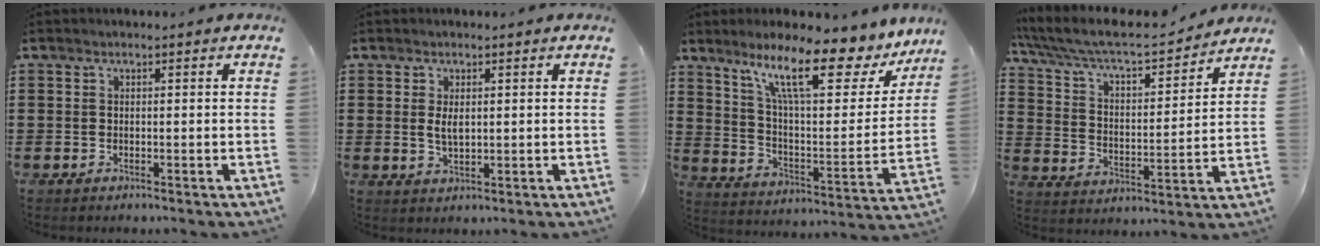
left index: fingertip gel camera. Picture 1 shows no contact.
{"total": 2.7, "force": [0.4, 1.2, 2.4], "torque": [-0.049, 0.003, 0.007]}
{"total": 14.5, "force": [9.7, 2.7, 10.4], "torque": [-0.205, -0.042, 0.156]}
{"total": 7.3, "force": [6.5, 1.1, 3.1], "torque": [-0.089, -0.043, 0.106]}